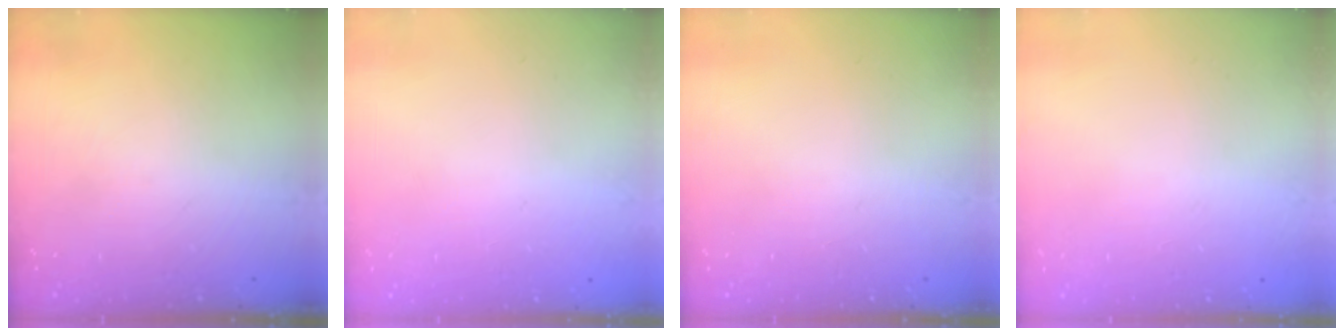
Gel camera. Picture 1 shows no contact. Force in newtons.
{"total": 0.0}
{"total": 0.0}
{"total": 0.5, "press": 0.5, "slide": 0.1}